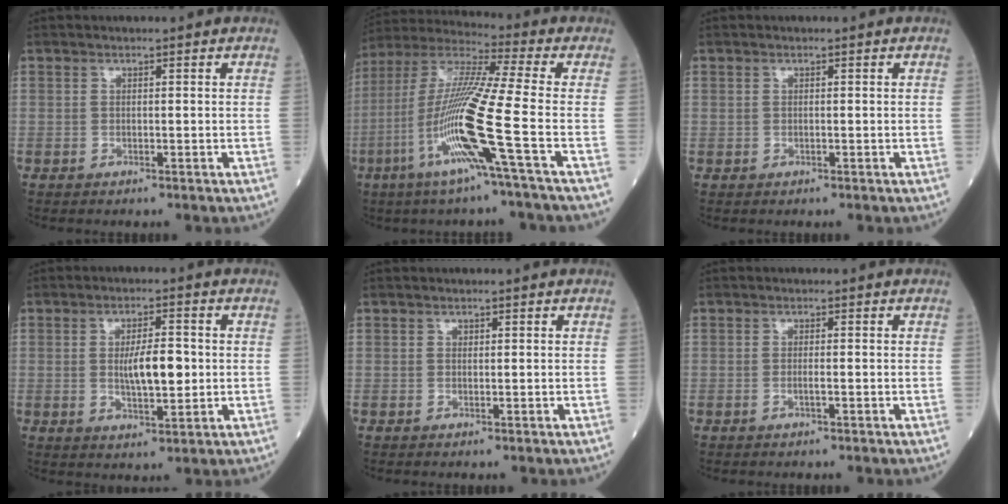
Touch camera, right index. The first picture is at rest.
{"total": 16.1, "force": [-5.6, -1.9, 14.9], "torque": [-0.310, -0.016, -0.118]}
{"total": 0.0}
{"total": 6.6, "force": [0.1, 1.9, 6.3], "torque": [-0.111, 0.000, 0.004]}
{"total": 0.0}
{"total": 1.1, "force": [-0.4, -0.3, 1.0], "torque": [-0.022, -0.001, -0.008]}